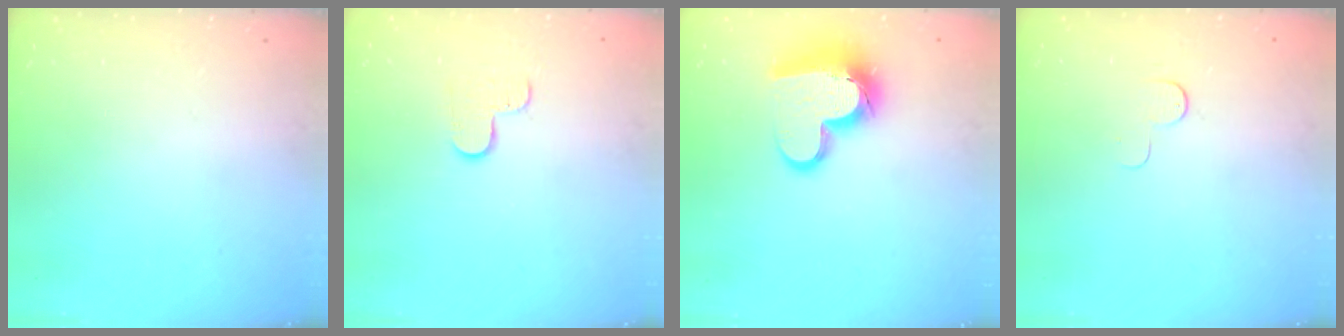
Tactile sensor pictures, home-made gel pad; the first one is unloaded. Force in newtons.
{"total": 5.4, "press": 5.4, "slide": 0.5}
{"total": 15.0, "press": 14.9, "slide": 1.2}
{"total": 4.0, "press": 4.0, "slide": 0.4}